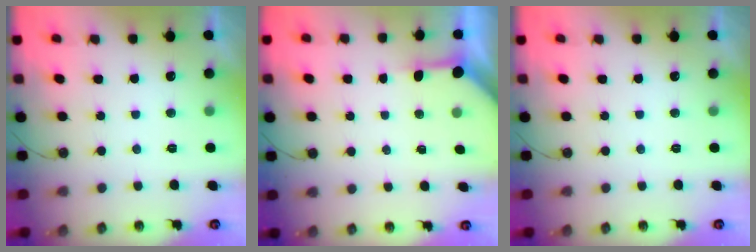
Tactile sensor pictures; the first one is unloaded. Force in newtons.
{"total": 3.3, "press": 3.2, "slide": 0.5}
{"total": 0.0}